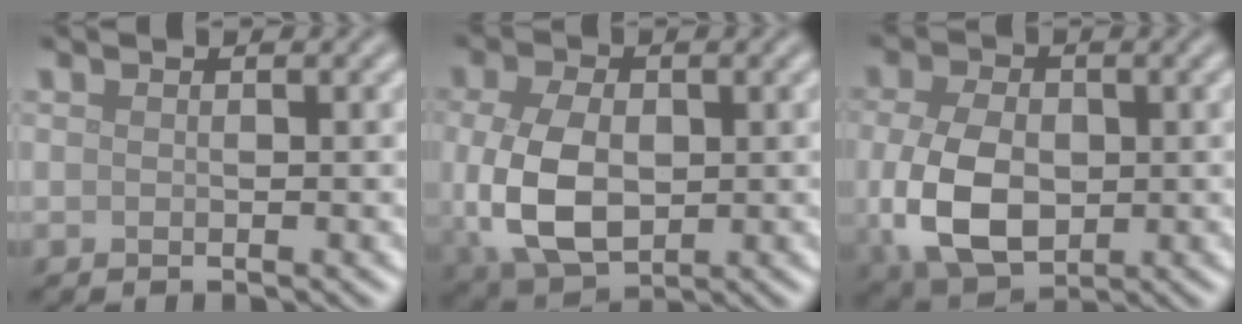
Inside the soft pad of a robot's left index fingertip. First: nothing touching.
{"total": 7.5, "force": [-0.5, 4.9, 5.6], "torque": [-0.134, -0.010, -0.003]}
{"total": 7.6, "force": [-0.8, 5.1, 5.6], "torque": [-0.129, -0.014, -0.009]}